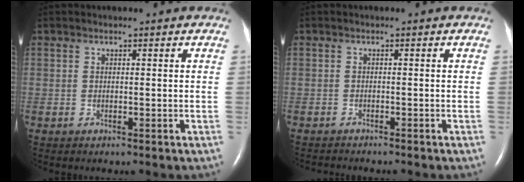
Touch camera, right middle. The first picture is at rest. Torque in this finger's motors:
{"motor_torque": [0.22, -0.28, 0.05, 0.02]}